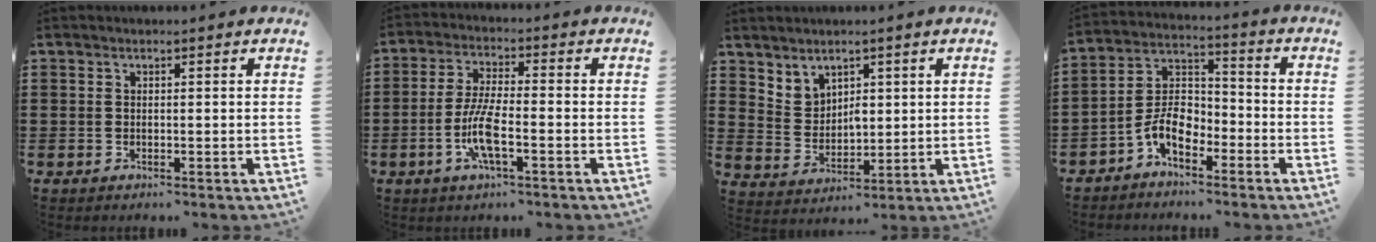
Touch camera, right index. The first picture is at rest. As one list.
[{"total": 7.4, "force": [-2.7, 1.7, 6.7], "torque": [-0.151, -0.013, -0.057]}, {"total": 4.0, "force": [3.0, 2.7, 0.5], "torque": [-0.025, -0.001, 0.056]}, {"total": 7.3, "force": [-4.1, 3.9, 4.6], "torque": [-0.100, 0.012, -0.081]}]